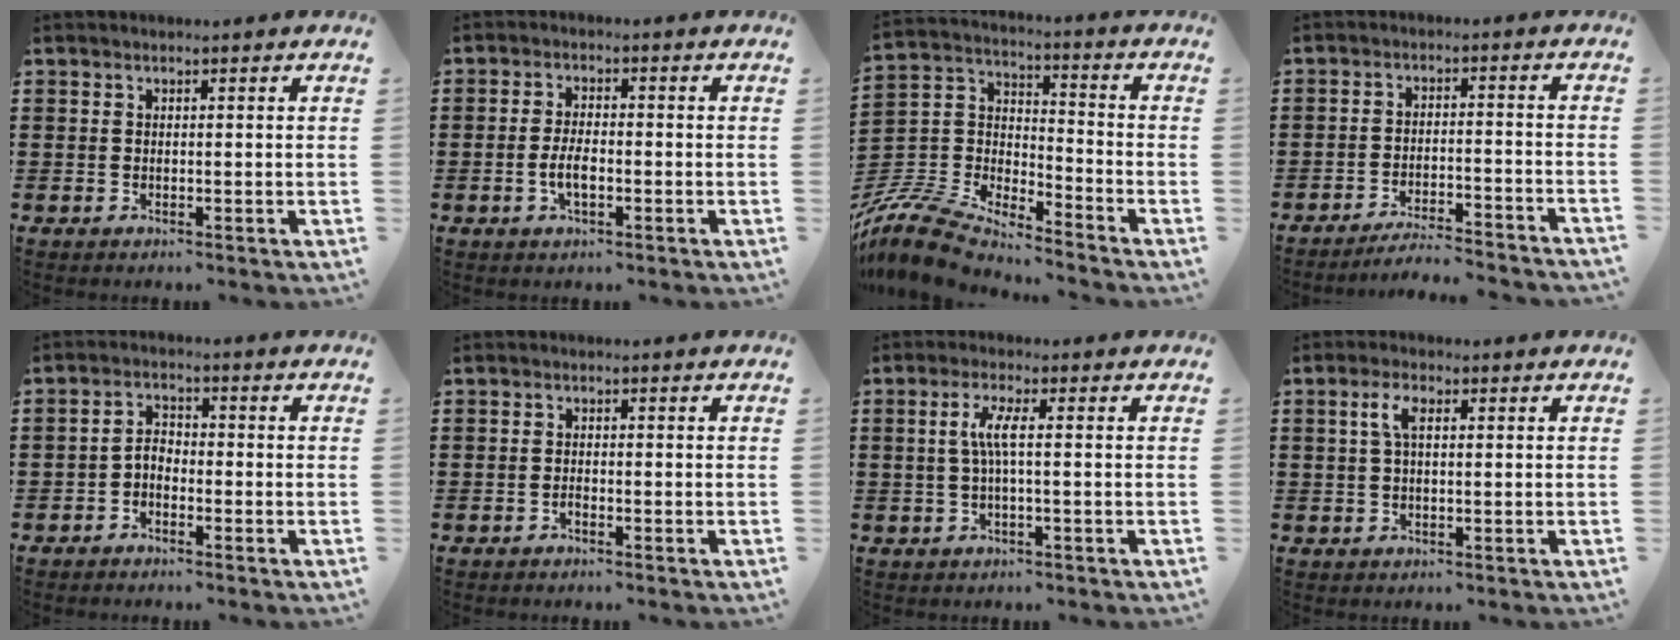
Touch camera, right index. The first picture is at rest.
{"total": 3.7, "force": [-1.0, 1.5, 3.2], "torque": [-0.071, 0.000, -0.022]}
{"total": 8.8, "force": [-8.3, 1.6, 2.5], "torque": [-0.091, -0.004, -0.177]}
{"total": 4.4, "force": [-4.2, -0.1, 1.2], "torque": [-0.022, -0.004, -0.084]}
{"total": 2.3, "force": [-1.6, 1.1, 1.1], "torque": [-0.033, 0.007, -0.037]}
{"total": 0.8, "force": [-0.7, 0.1, 0.4], "torque": [-0.010, -0.004, -0.012]}
{"total": 3.9, "force": [-0.1, 0.3, 3.9], "torque": [-0.088, -0.005, -0.010]}
{"total": 3.1, "force": [0.7, 1.2, 2.8], "torque": [-0.058, 0.011, 0.008]}